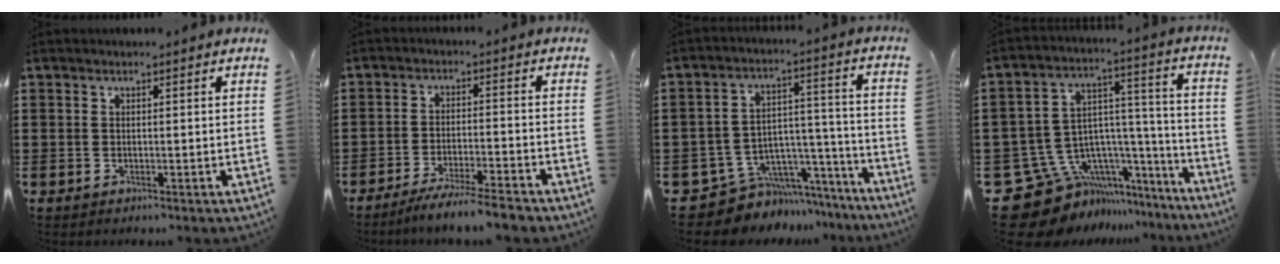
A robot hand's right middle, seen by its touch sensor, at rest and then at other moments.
{"total": 5.3, "force": [-4.9, -0.2, 2.0], "torque": [-0.037, -0.009, -0.094]}
{"total": 7.7, "force": [-6.3, 4.4, 0.7], "torque": [-0.019, 0.014, -0.113]}
{"total": 11.3, "force": [-7.1, 8.0, 3.7], "torque": [-0.119, -0.003, -0.119]}